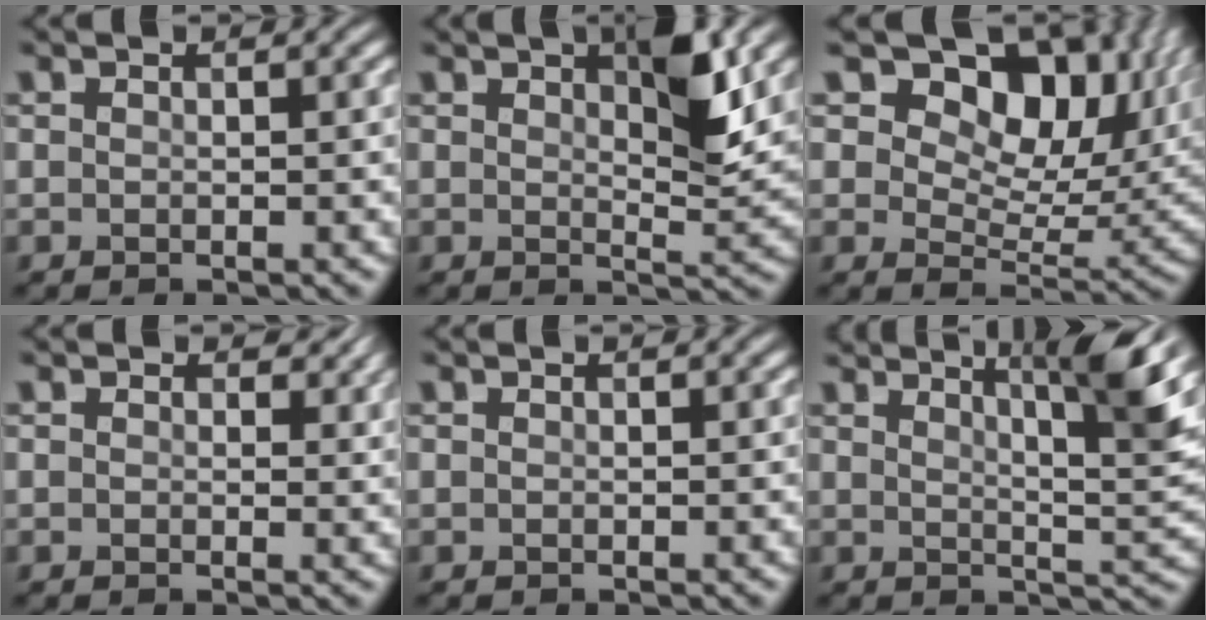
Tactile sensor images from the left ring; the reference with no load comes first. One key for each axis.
{"total": 4.2, "fx": 2.3, "fy": 0.9, "fz": 3.5, "tx": -0.049, "ty": -0.001, "tz": 0.032}
{"total": 12.1, "fx": 6.4, "fy": 7.0, "fz": 7.4, "tx": -0.108, "ty": 0.002, "tz": 0.097}
{"total": 0.8, "fx": 0.7, "fy": 0.3, "fz": -0.2, "tx": 0.007, "ty": -0.003, "tz": 0.004}
{"total": 0.0}
{"total": 5.9, "fx": 3.9, "fy": 0.3, "fz": 4.4, "tx": -0.054, "ty": 0.005, "tz": 0.060}